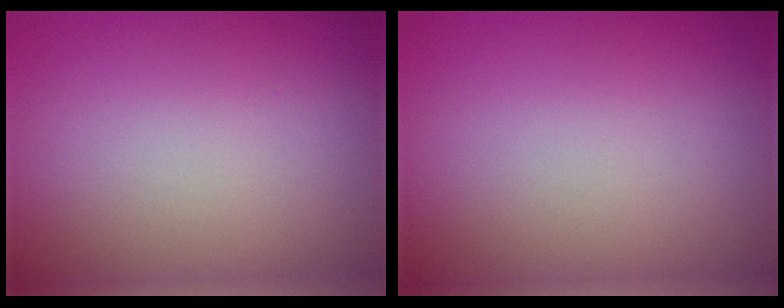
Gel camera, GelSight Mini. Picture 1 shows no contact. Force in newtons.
{"total": 0.0}